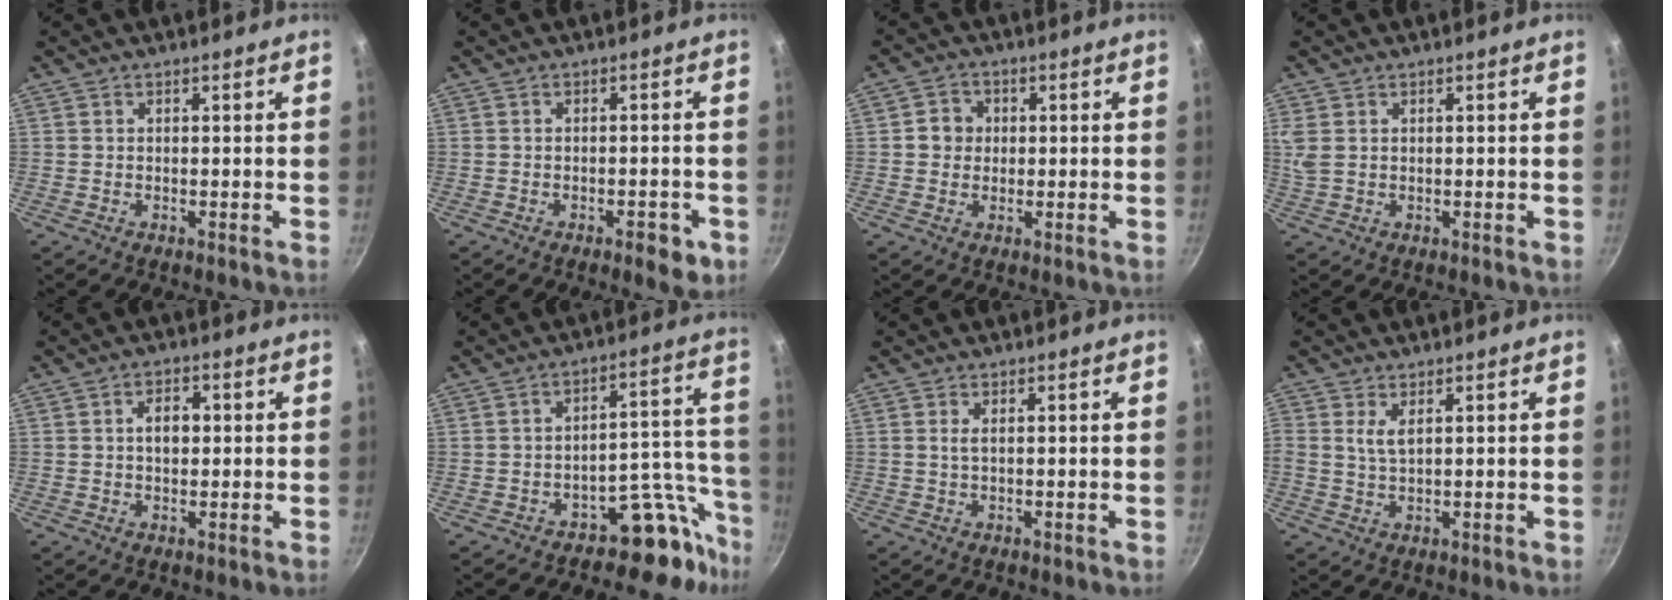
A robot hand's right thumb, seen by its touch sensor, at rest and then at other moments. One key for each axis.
{"total": 4.1, "fx": -2.0, "fy": 1.6, "fz": 3.2, "tx": -0.031, "ty": 0.005, "tz": -0.024}
{"total": 4.2, "fx": 0.3, "fy": 3.9, "fz": 1.6, "tx": -0.006, "ty": 0.007, "tz": 0.001}
{"total": 2.7, "fx": 0.7, "fy": 1.7, "fz": 2.0, "tx": -0.067, "ty": 0.006, "tz": 0.020}
{"total": 4.1, "fx": 0.5, "fy": 2.6, "fz": 3.1, "tx": -0.041, "ty": 0.008, "tz": 0.006}
{"total": 9.1, "fx": -7.5, "fy": 4.1, "fz": 3.1, "tx": 0.025, "ty": 0.137, "tz": -0.114}
{"total": 1.1, "fx": 0.3, "fy": 0.4, "fz": 1.0, "tx": -0.029, "ty": 0.004, "tz": 0.008}
{"total": 2.8, "fx": 1.1, "fy": 1.2, "fz": 2.3, "tx": -0.049, "ty": -0.004, "tz": 0.027}